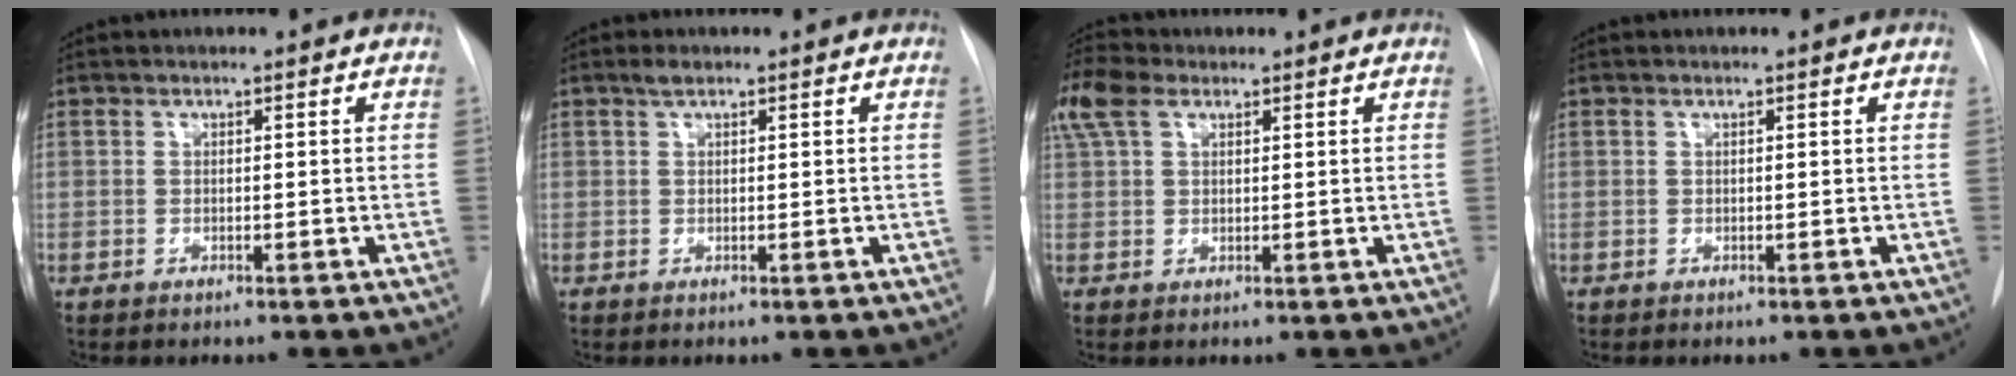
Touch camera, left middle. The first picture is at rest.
{"total": 1.1, "force": [0.8, 0.2, 0.7], "torque": [-0.016, 0.005, 0.016]}
{"total": 6.3, "force": [3.6, 3.3, 4.0], "torque": [-0.108, 0.033, 0.072]}
{"total": 0.0}